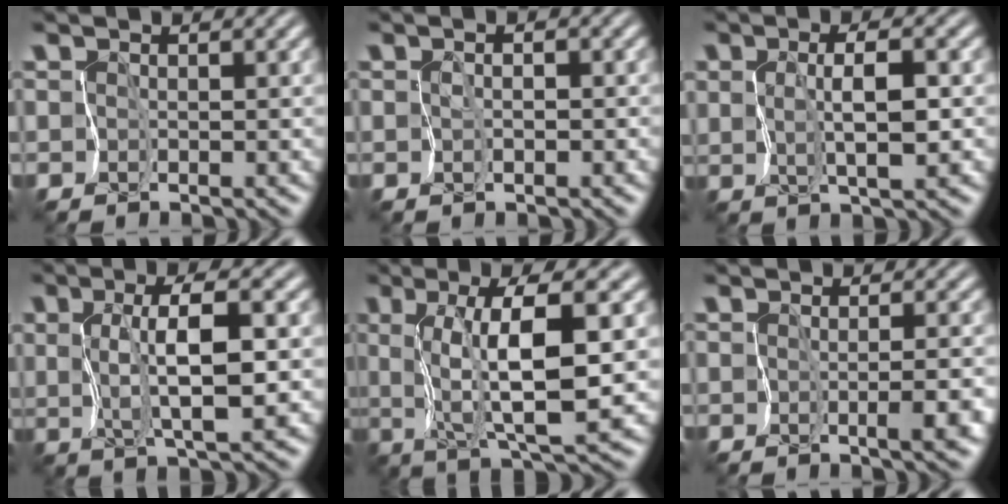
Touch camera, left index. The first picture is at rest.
{"total": 1.4, "force": [-0.6, 0.8, 1.0], "torque": [-0.008, 0.001, -0.002]}
{"total": 3.4, "force": [0.1, 1.1, 3.2], "torque": [-0.065, -0.001, 0.007]}
{"total": 5.2, "force": [0.5, 1.5, 4.9], "torque": [-0.095, -0.001, 0.012]}
{"total": 8.0, "force": [1.3, 1.4, 7.8], "torque": [-0.130, 0.000, 0.028]}
{"total": 2.5, "force": [-1.0, 0.5, 2.2], "torque": [-0.031, -0.007, -0.013]}